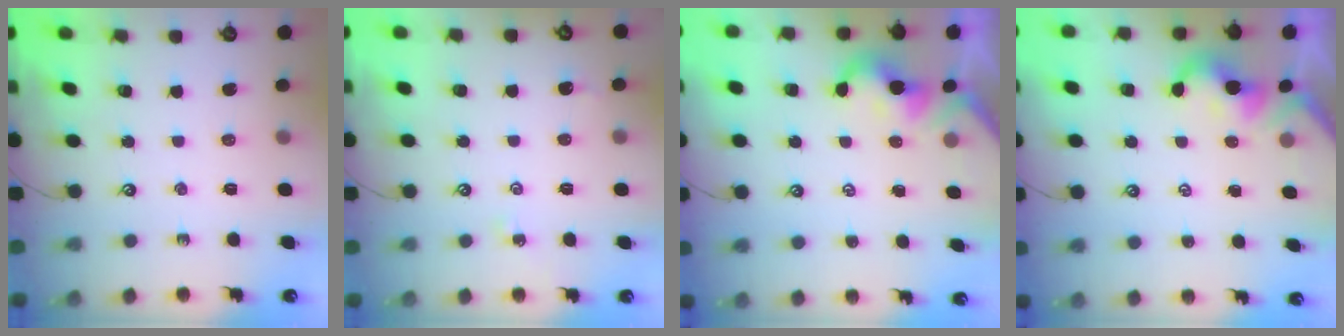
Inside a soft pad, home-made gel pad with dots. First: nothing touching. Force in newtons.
{"total": 1.6, "press": 1.6, "slide": 0.4}
{"total": 2.0, "press": 1.9, "slide": 0.5}
{"total": 2.0, "press": 1.9, "slide": 0.5}